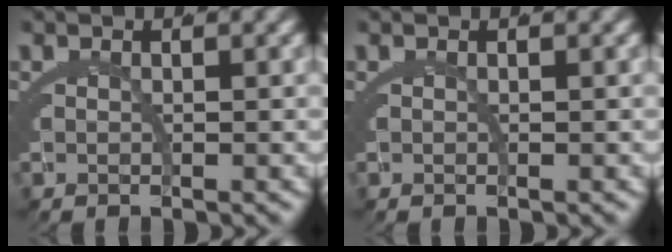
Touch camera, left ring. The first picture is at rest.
{"total": 0.0}